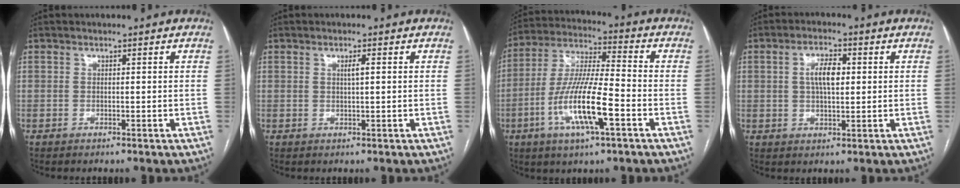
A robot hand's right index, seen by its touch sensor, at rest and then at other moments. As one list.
[{"total": 1.4, "force": [0.4, 0.1, 1.4], "torque": [-0.024, 0.002, 0.005]}, {"total": 14.3, "force": [-5.1, 2.0, 13.2], "torque": [-0.268, -0.007, -0.093]}, {"total": 5.1, "force": [0.9, 2.0, 4.6], "torque": [-0.087, 0.009, 0.016]}]